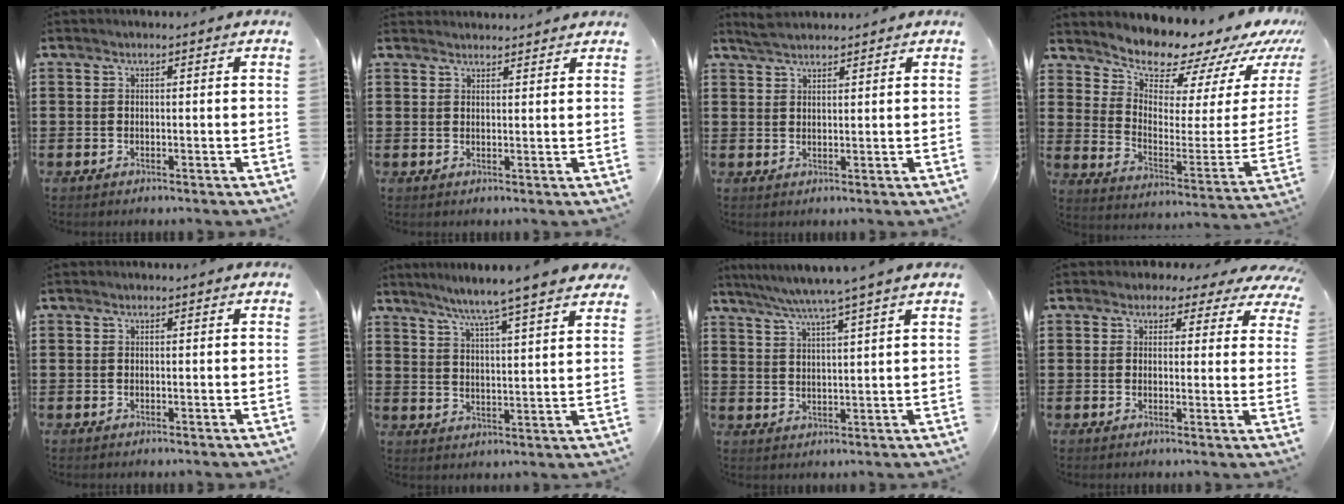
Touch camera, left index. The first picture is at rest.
{"total": 1.8, "force": [1.8, 0.1, 0.0], "torque": [-0.005, 0.000, 0.036]}
{"total": 2.5, "force": [2.4, 0.3, 0.6], "torque": [-0.017, 0.003, 0.047]}
{"total": 9.1, "force": [8.8, 2.1, 1.2], "torque": [-0.037, -0.096, 0.147]}
{"total": 0.0}
{"total": 6.0, "force": [5.3, -1.3, 2.5], "torque": [-0.070, -0.039, 0.085]}
{"total": 5.6, "force": [4.7, -1.3, 2.8], "torque": [-0.068, -0.021, 0.079]}
{"total": 2.7, "force": [2.1, 1.5, 0.9], "torque": [-0.022, -0.003, 0.035]}